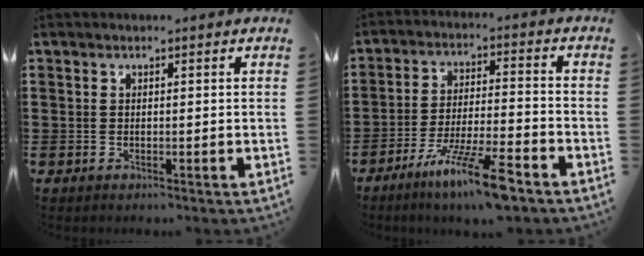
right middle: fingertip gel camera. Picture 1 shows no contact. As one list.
[{"total": 10.5, "force": [-7.4, 1.0, 7.4], "torque": [-0.137, 0.004, -0.140]}]